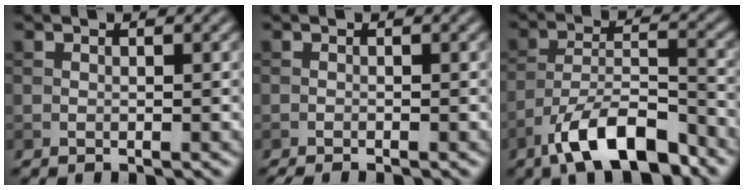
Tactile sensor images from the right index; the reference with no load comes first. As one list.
[{"total": 1.2, "force": [-1.0, 0.1, 0.7], "torque": [-0.008, -0.001, -0.018]}, {"total": 9.1, "force": [-6.3, 2.9, 5.9], "torque": [-0.095, 0.003, -0.117]}]